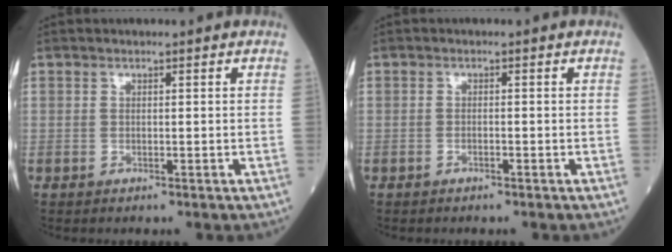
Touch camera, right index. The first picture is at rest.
{"total": 0.6, "force": [-0.4, 0.2, 0.4], "torque": [-0.007, 0.002, -0.009]}